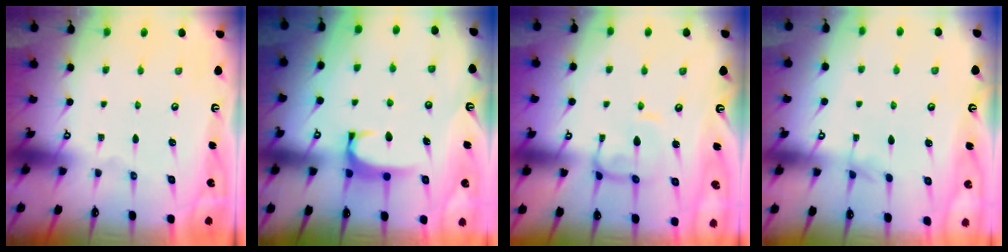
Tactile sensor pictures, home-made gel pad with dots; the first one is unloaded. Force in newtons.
{"total": 1.8, "press": 1.7, "slide": 0.5}
{"total": 3.4, "press": 3.3, "slide": 0.8}
{"total": 3.8, "press": 3.8, "slide": 0.3}